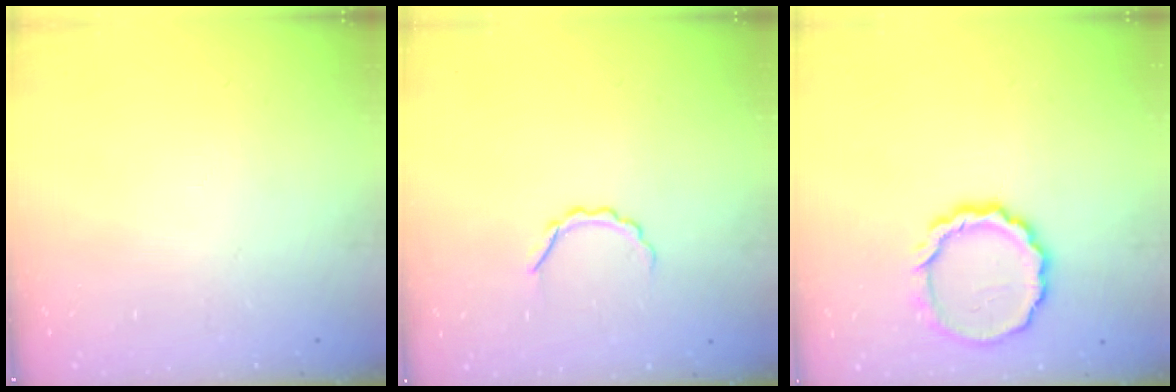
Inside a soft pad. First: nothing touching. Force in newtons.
{"total": 3.7, "press": 3.7, "slide": 0.5}
{"total": 10.9, "press": 10.7, "slide": 2.0}